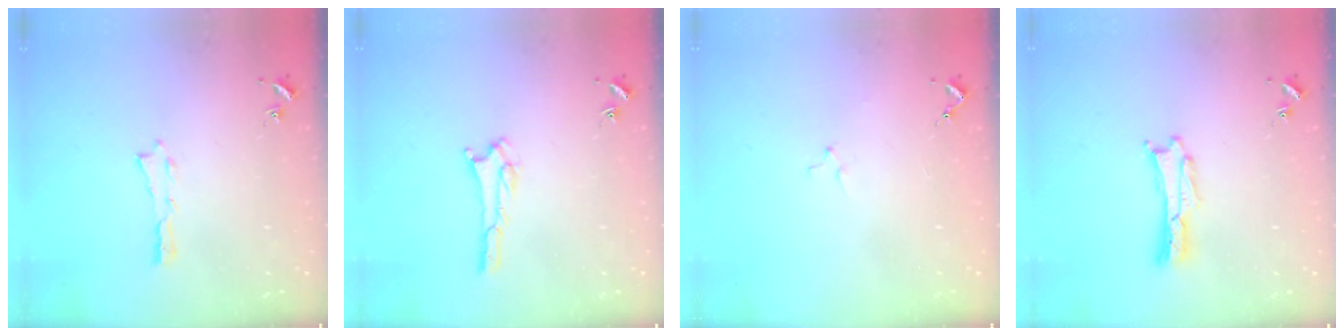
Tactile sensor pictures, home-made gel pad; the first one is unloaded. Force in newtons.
{"total": 1.8, "press": 1.8, "slide": 0.2}
{"total": 0.8, "press": 0.8, "slide": 0.2}
{"total": 0.7, "press": 0.7, "slide": 0.1}